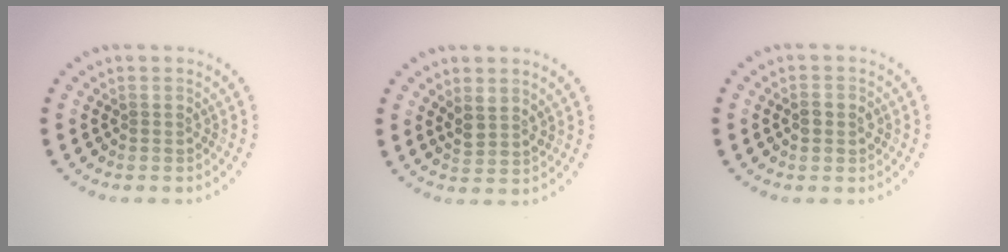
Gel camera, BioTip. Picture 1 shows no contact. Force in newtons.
{"total": 1.8, "press": 1.6, "slide": 1.0}
{"total": 1.2, "press": 1.2, "slide": 0.2}